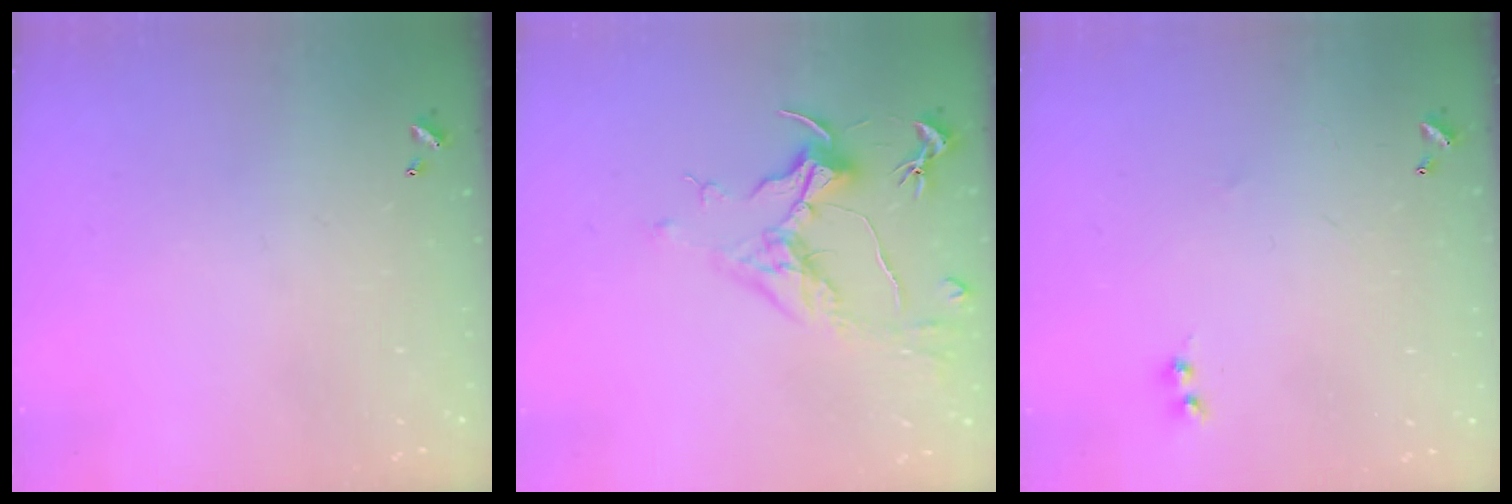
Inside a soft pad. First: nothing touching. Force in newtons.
{"total": 1.6, "press": 1.4, "slide": 0.8}
{"total": 2.0, "press": 2.0, "slide": 0.5}